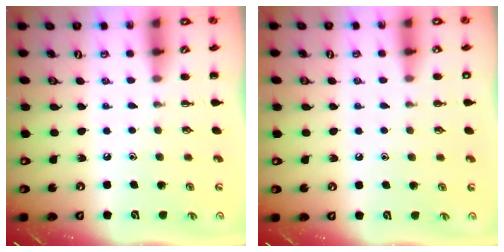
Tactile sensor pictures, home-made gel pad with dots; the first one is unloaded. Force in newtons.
{"total": 1.9, "press": 1.9, "slide": 0.2}